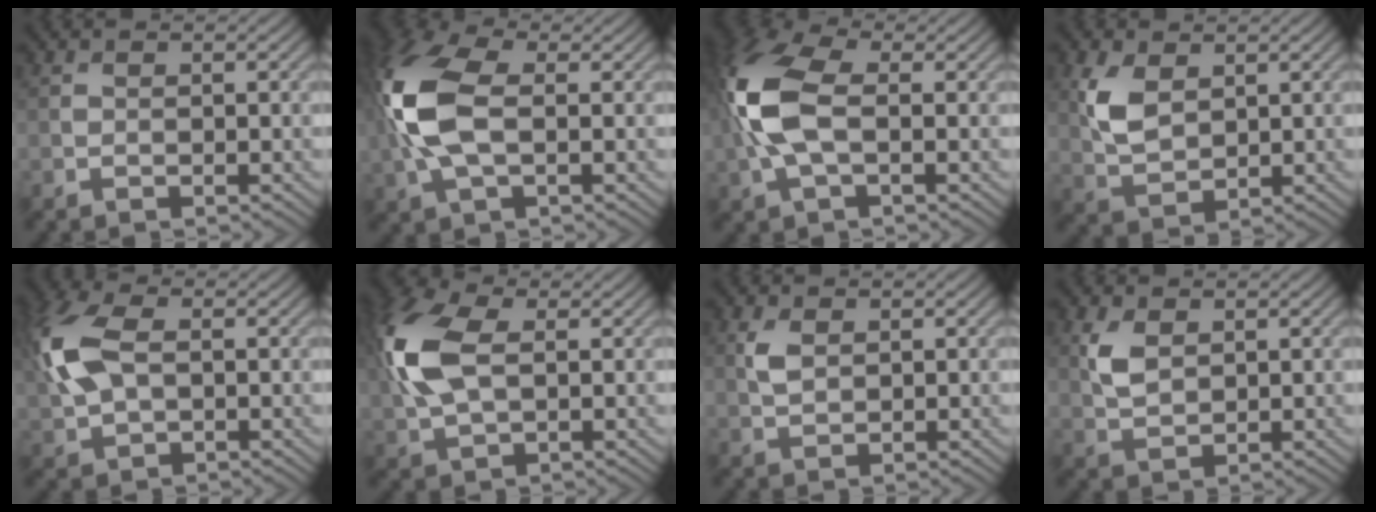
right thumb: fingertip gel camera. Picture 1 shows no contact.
{"total": 11.7, "force": [0.5, 6.6, 9.7], "torque": [-0.256, 0.013, 0.002]}
{"total": 10.3, "force": [0.1, 5.4, 8.8], "torque": [-0.230, 0.015, -0.008]}
{"total": 5.5, "force": [2.0, 3.4, 3.9], "torque": [-0.099, -0.001, 0.042]}
{"total": 10.0, "force": [1.5, 5.9, 7.9], "torque": [-0.229, 0.018, 0.021]}
{"total": 11.2, "force": [1.8, 6.5, 8.9], "torque": [-0.249, 0.016, 0.027]}
{"total": 2.4, "force": [0.9, 1.4, 1.8], "torque": [-0.048, 0.000, 0.021]}
{"total": 3.7, "force": [1.5, 2.2, 2.6], "torque": [-0.065, 0.000, 0.032]}